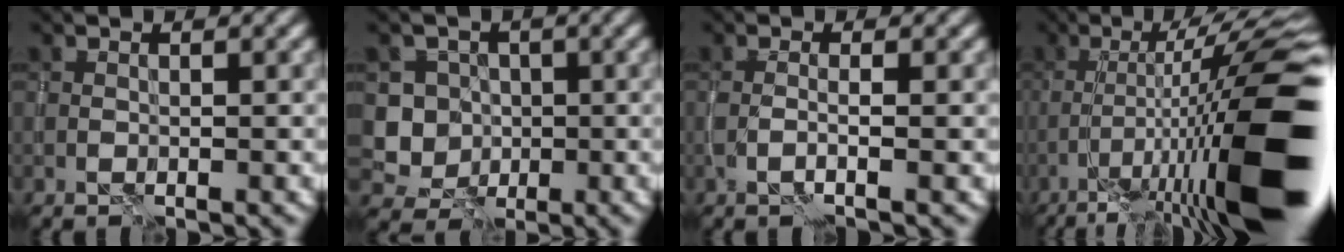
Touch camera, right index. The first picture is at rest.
{"total": 4.4, "force": [-0.2, 4.2, 1.5], "torque": [-0.008, 0.003, -0.021]}
{"total": 1.6, "force": [-0.3, 0.4, 1.6], "torque": [-0.025, -0.004, -0.012]}
{"total": 16.0, "force": [-4.9, 2.2, 15.0], "torque": [-0.222, 0.026, -0.077]}